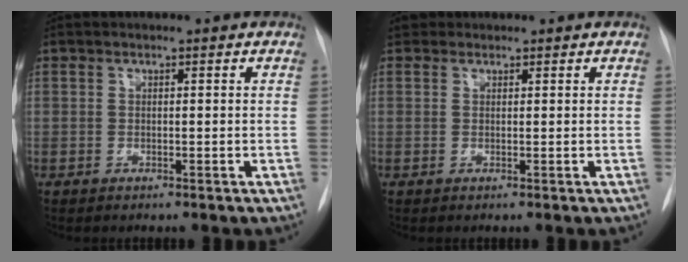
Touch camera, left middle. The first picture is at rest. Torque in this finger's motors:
{"motor_torque": [0.07, -0.04, -0.06, 0.00]}